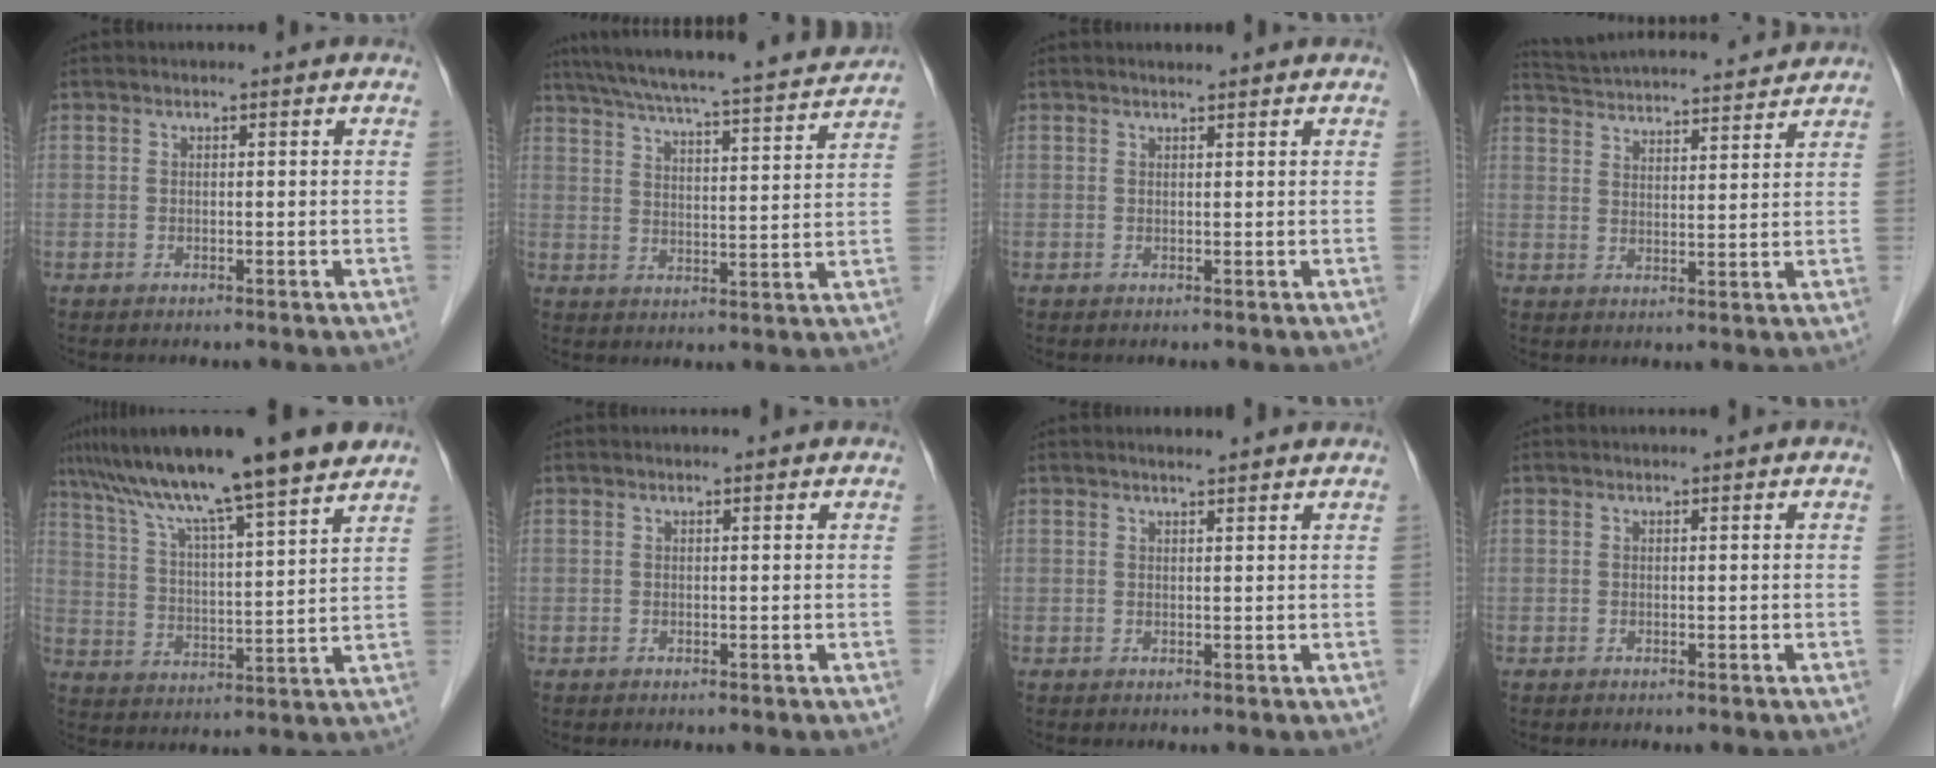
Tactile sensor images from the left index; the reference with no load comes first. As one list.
[{"total": 20.5, "force": [18.5, 0.6, 8.8], "torque": [-0.147, 0.001, 0.259]}, {"total": 1.9, "force": [1.7, 0.1, 0.6], "torque": [-0.012, 0.014, 0.026]}, {"total": 17.6, "force": [16.6, 1.9, 5.3], "torque": [-0.097, 0.029, 0.245]}, {"total": 18.7, "force": [14.5, 0.1, 11.8], "torque": [-0.198, 0.028, 0.232]}, {"total": 0.0}, {"total": 3.1, "force": [2.8, 0.0, 1.2], "torque": [-0.019, 0.014, 0.038]}, {"total": 0.0}]